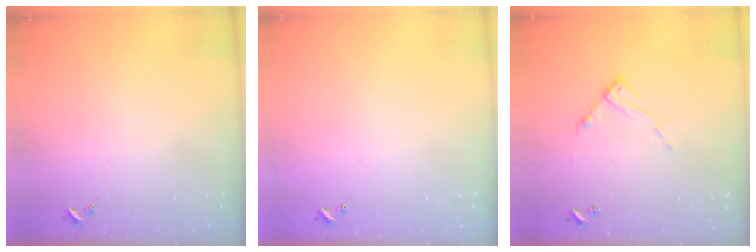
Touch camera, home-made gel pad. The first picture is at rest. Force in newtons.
{"total": 0.0}
{"total": 10.4, "press": 10.3, "slide": 0.7}